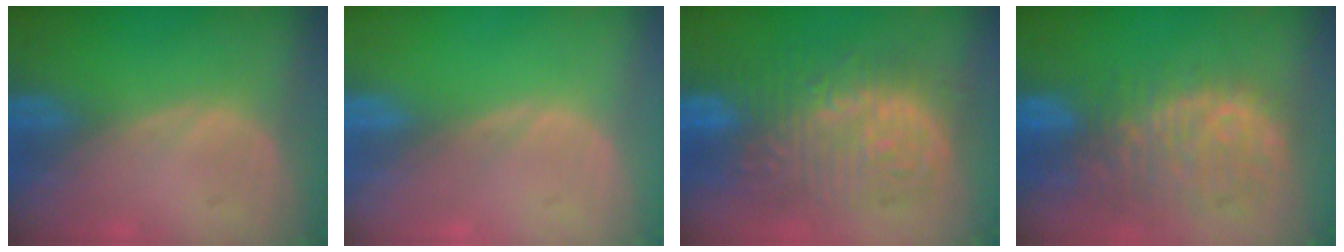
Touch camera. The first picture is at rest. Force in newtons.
{"total": 0.0}
{"total": 12.7, "press": 12.6, "slide": 1.4}
{"total": 11.4, "press": 9.7, "slide": 5.9}